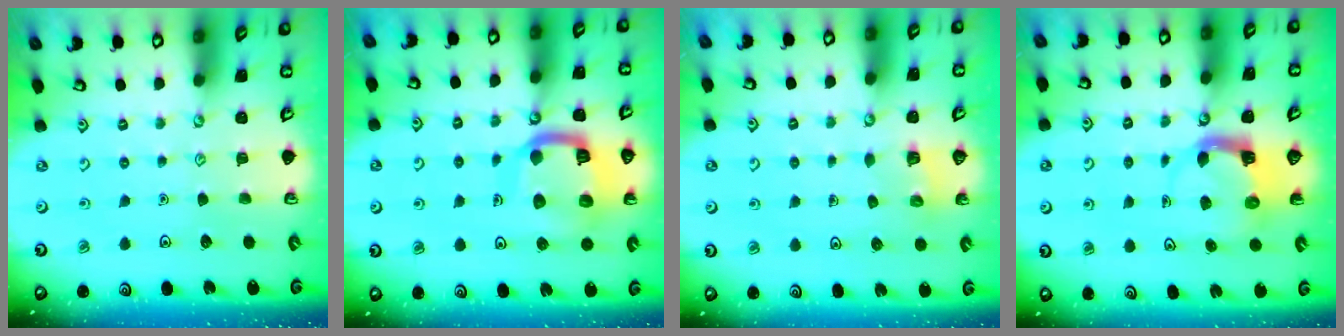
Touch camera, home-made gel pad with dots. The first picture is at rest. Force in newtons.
{"total": 14.6, "press": 14.6, "slide": 1.6}
{"total": 3.7, "press": 3.6, "slide": 0.2}
{"total": 3.8, "press": 3.8, "slide": 0.2}